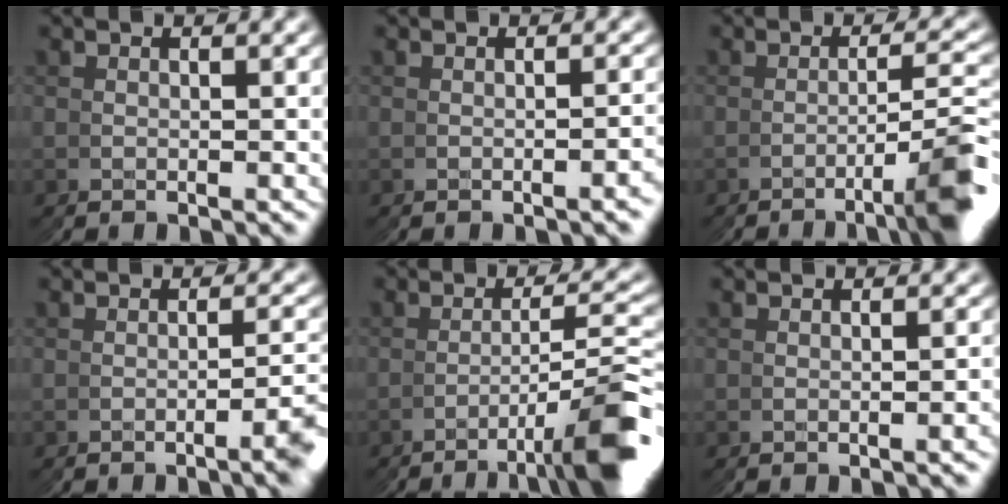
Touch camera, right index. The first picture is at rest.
{"total": 0.8, "force": [-0.5, -0.7, 0.1], "torque": [-0.005, 0.006, -0.007]}
{"total": 4.5, "force": [-2.6, -2.0, 3.2], "torque": [-0.035, 0.021, -0.047]}
{"total": 2.8, "force": [-1.6, 0.0, 2.4], "torque": [-0.023, 0.012, -0.027]}
{"total": 6.3, "force": [-4.0, -1.6, 4.7], "torque": [-0.056, 0.016, -0.066]}
{"total": 0.6, "force": [-0.3, -0.5, -0.1], "torque": [-0.001, 0.004, -0.004]}